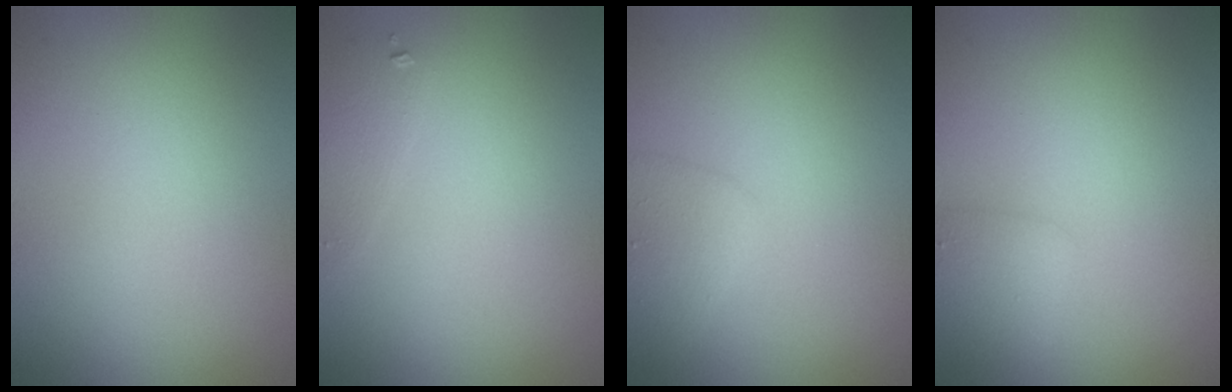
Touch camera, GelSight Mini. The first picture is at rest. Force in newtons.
{"total": 1.1, "press": 1.1, "slide": 0.1}
{"total": 1.9, "press": 1.9, "slide": 0.1}
{"total": 1.7, "press": 1.7, "slide": 0.1}